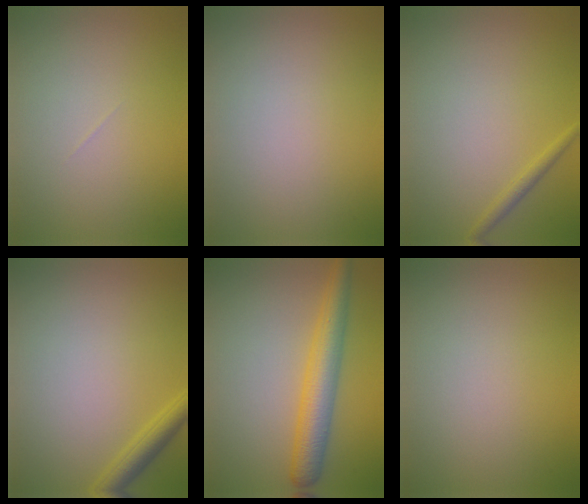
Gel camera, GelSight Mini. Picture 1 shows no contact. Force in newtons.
{"total": 0.0}
{"total": 1.1, "press": 1.1, "slide": 0.0}
{"total": 2.3, "press": 2.3, "slide": 0.1}
{"total": 5.0, "press": 5.0, "slide": 0.2}
{"total": 0.0}